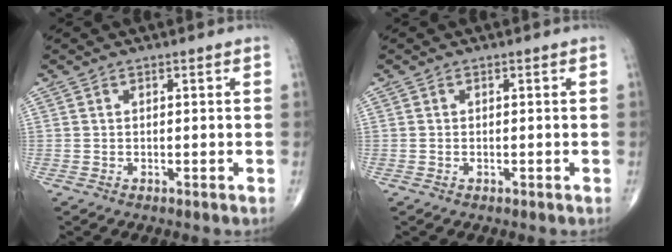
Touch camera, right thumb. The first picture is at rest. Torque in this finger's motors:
{"motor_torque": [-0.28, -0.16, 0.00, 0.08, 0.01]}